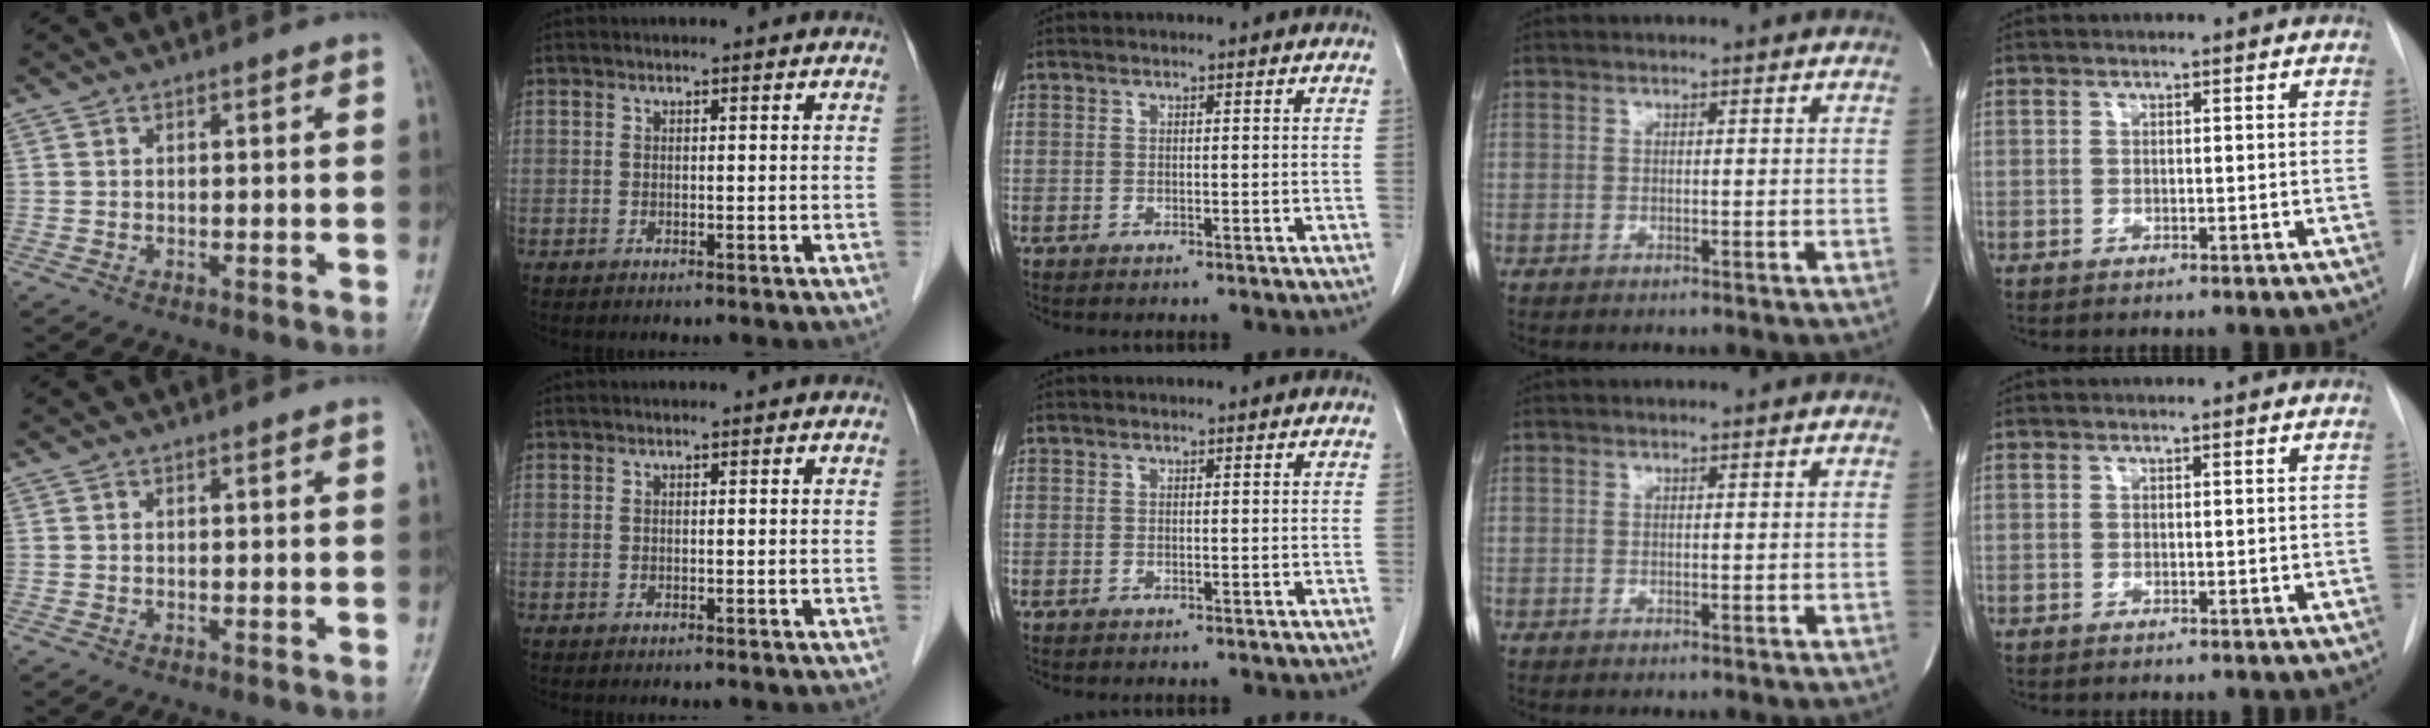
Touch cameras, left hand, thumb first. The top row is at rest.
{}